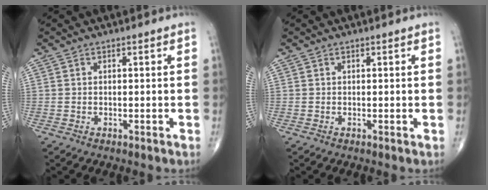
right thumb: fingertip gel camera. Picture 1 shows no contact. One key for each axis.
{"total": 0.0}